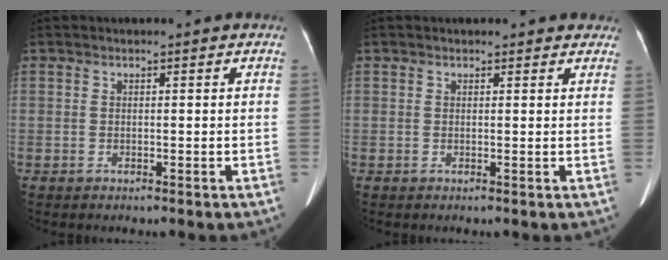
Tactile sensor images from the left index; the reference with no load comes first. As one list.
[{"total": 2.9, "force": [2.5, 1.3, 0.8], "torque": [0.001, 0.005, 0.014]}]